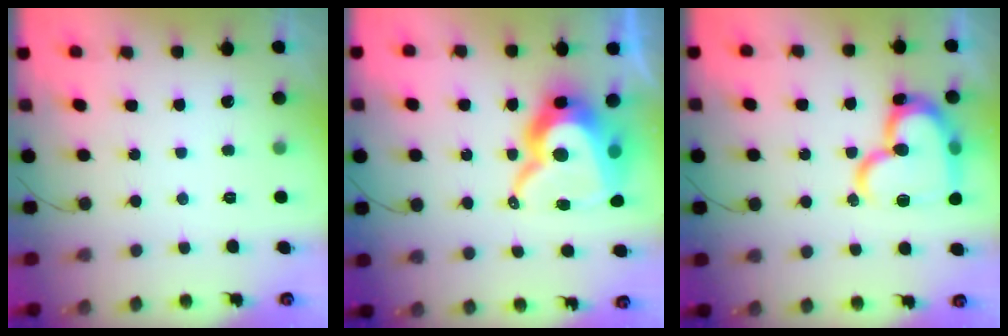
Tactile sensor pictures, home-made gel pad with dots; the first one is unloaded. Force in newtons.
{"total": 19.4, "press": 19.4, "slide": 1.4}
{"total": 21.9, "press": 21.8, "slide": 2.1}